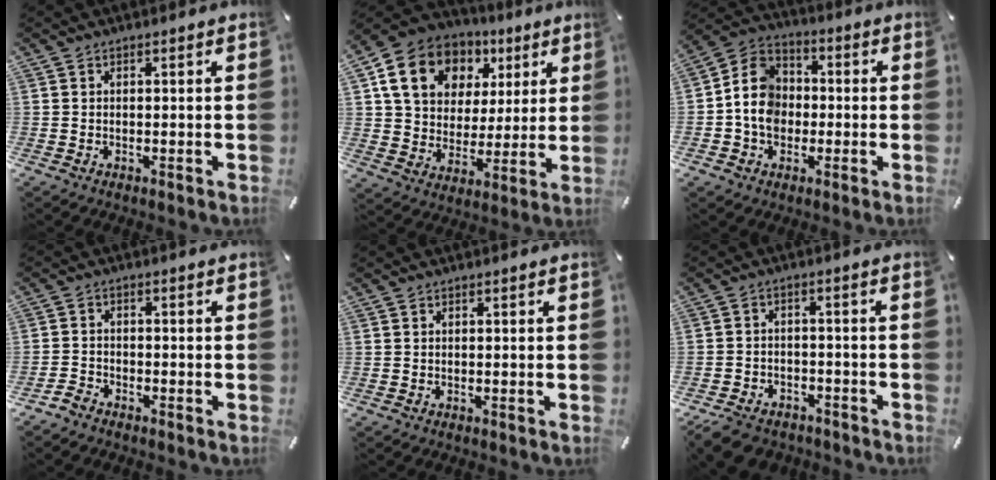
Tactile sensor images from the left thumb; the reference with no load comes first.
{"total": 14.5, "force": [6.2, 11.7, 6.0], "torque": [-0.113, -0.011, 0.121]}
{"total": 10.3, "force": [-1.7, 9.0, 4.6], "torque": [-0.113, 0.025, -0.030]}
{"total": 2.6, "force": [-2.4, 1.0, 0.3], "torque": [-0.014, 0.009, -0.051]}
{"total": 0.0}
{"total": 6.4, "force": [-5.2, 3.3, 2.0], "torque": [-0.041, 0.025, -0.098]}